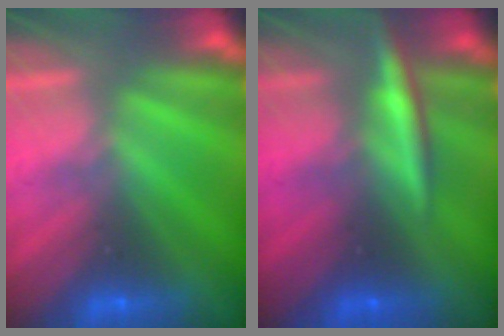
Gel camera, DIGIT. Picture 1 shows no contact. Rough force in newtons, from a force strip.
{"total": 3.0}